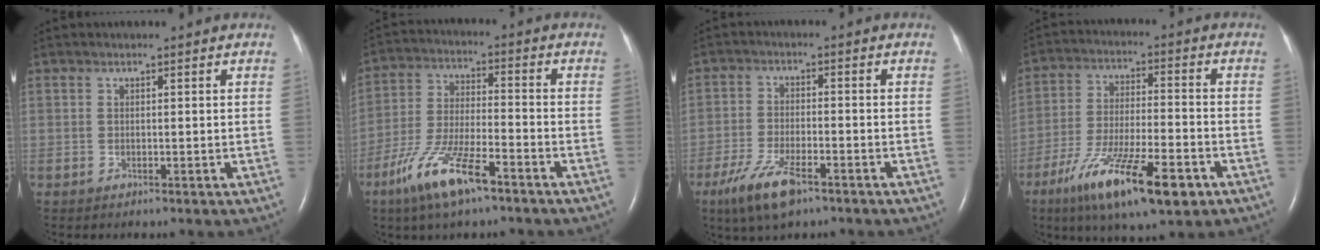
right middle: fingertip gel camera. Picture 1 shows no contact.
{"total": 11.6, "force": [-7.2, 2.3, 8.8], "torque": [-0.183, -0.013, -0.133]}
{"total": 8.0, "force": [-5.0, 2.1, 5.8], "torque": [-0.125, -0.015, -0.088]}
{"total": 16.0, "force": [-8.9, 3.1, 12.9], "torque": [-0.226, -0.025, -0.145]}